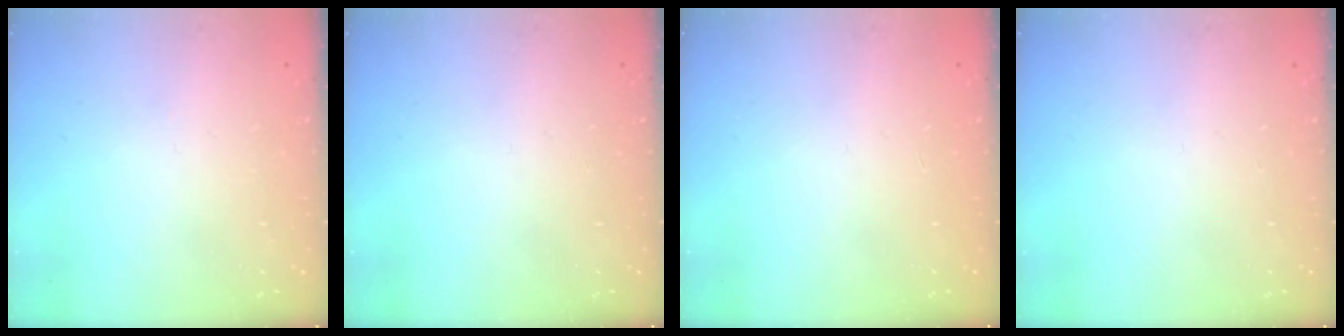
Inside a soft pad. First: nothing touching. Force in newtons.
{"total": 0.0}
{"total": 0.0}
{"total": 0.0}